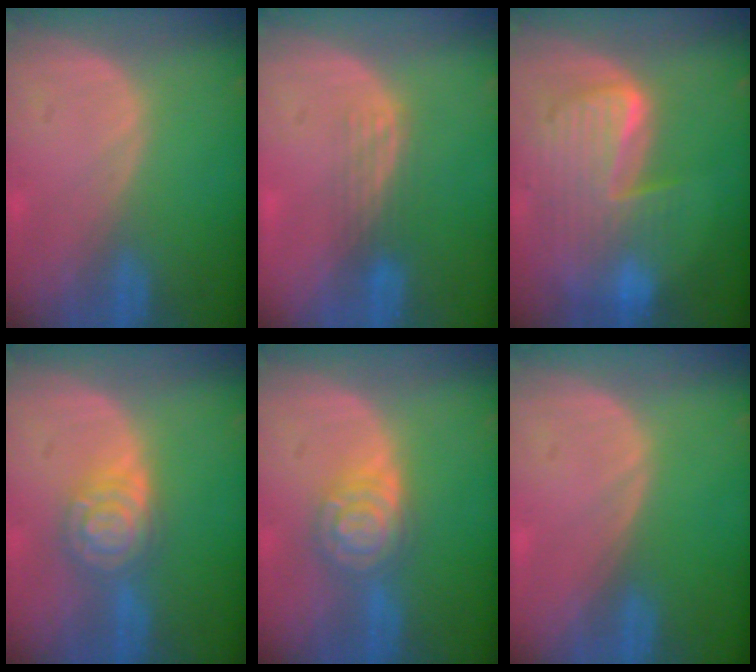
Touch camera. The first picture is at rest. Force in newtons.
{"total": 3.1, "press": 2.8, "slide": 1.4}
{"total": 10.1, "press": 8.7, "slide": 5.1}
{"total": 6.3, "press": 6.3, "slide": 0.5}
{"total": 6.3, "press": 6.3, "slide": 0.5}
{"total": 0.0}